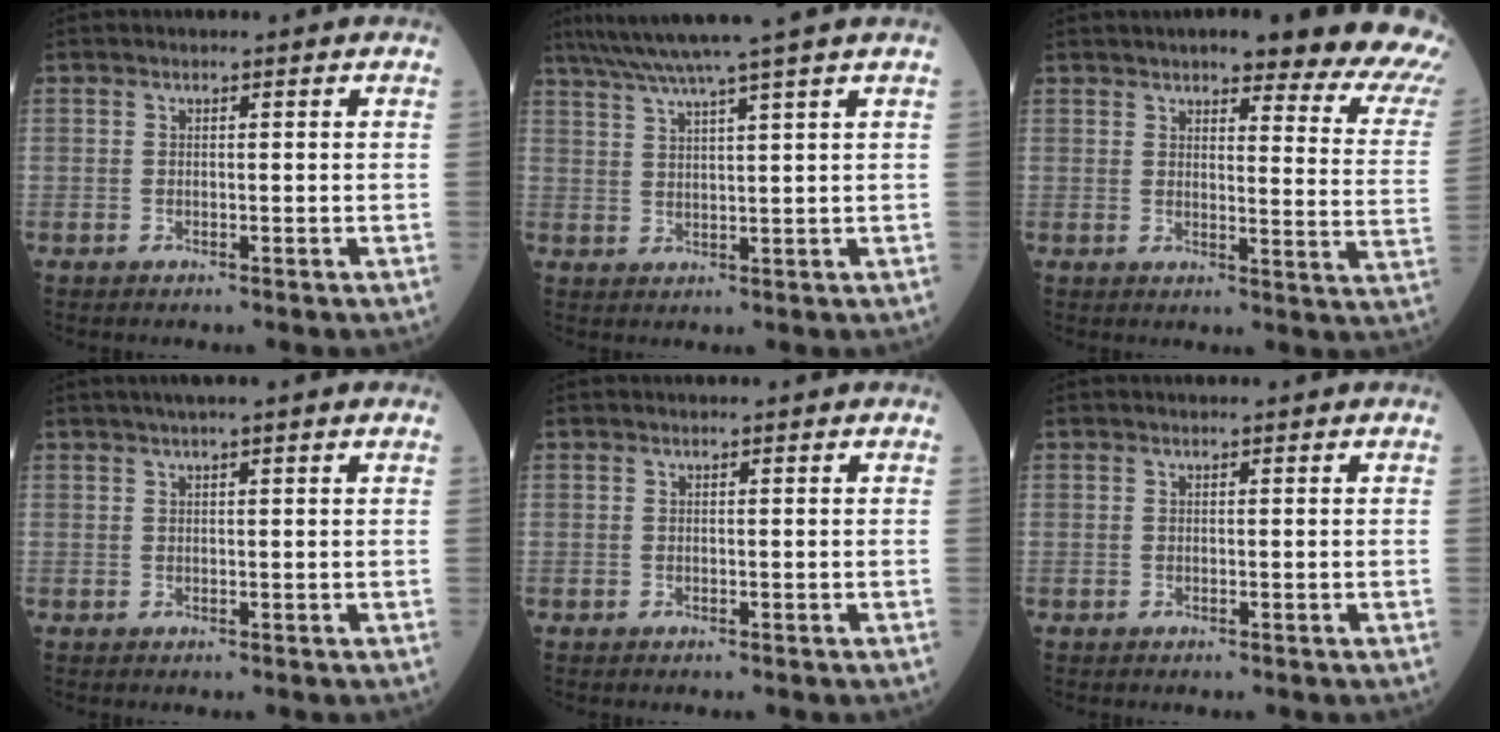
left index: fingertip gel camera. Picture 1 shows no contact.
{"total": 9.0, "force": [7.3, -2.5, 4.6], "torque": [-0.076, 0.009, 0.113]}
{"total": 19.1, "force": [16.3, 2.4, 9.7], "torque": [-0.102, -0.053, 0.170]}
{"total": 3.3, "force": [2.4, -0.2, 2.3], "torque": [-0.035, 0.023, 0.038]}
{"total": 0.0}
{"total": 0.0}